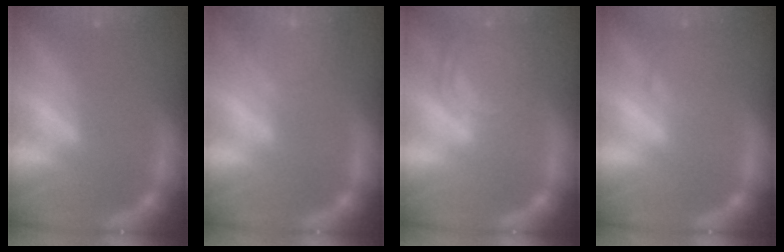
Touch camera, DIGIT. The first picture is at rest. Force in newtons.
{"total": 6.5}
{"total": 7.0}
{"total": 2.9}